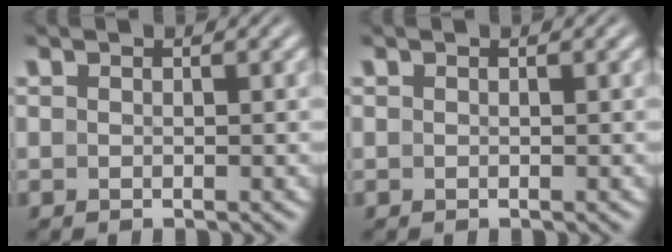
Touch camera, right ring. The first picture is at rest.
{"total": 0.0}